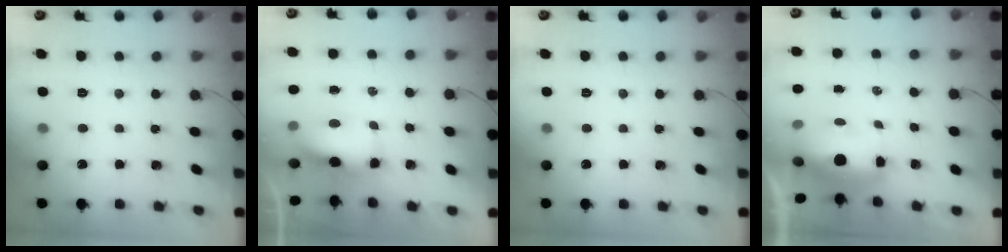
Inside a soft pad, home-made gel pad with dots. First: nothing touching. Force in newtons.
{"total": 8.0, "press": 7.7, "slide": 1.8}
{"total": 0.0}
{"total": 7.8, "press": 7.5, "slide": 1.8}